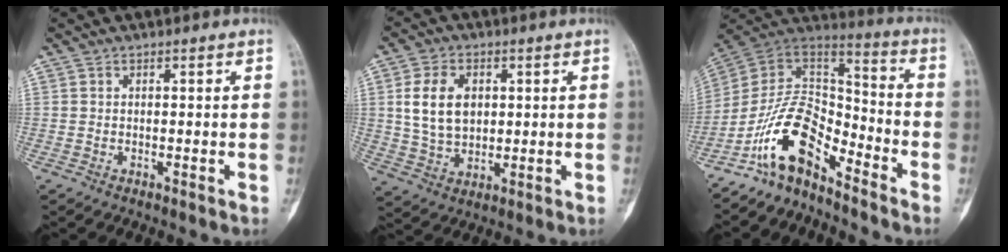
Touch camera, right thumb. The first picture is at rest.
{"total": 10.1, "force": [2.1, 6.9, 7.0], "torque": [-0.118, -0.006, 0.046]}
{"total": 13.8, "force": [-9.4, 6.2, 8.0], "torque": [-0.121, 0.100, -0.188]}